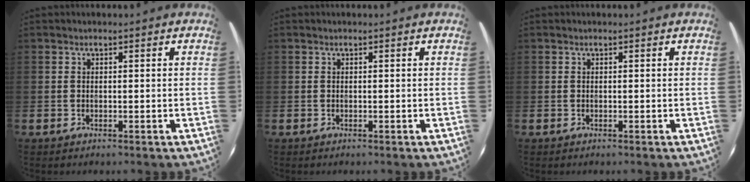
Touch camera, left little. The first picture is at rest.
{"total": 0.0}
{"total": 0.0}